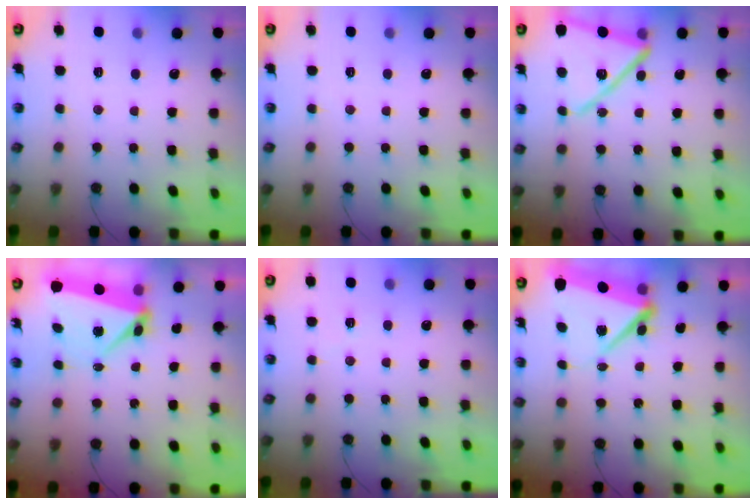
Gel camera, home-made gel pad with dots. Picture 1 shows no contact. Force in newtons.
{"total": 0.0}
{"total": 16.7, "press": 16.6, "slide": 1.2}
{"total": 6.0, "press": 6.0, "slide": 0.3}
{"total": 2.9, "press": 1.9, "slide": 2.2}
{"total": 9.1, "press": 8.9, "slide": 1.7}